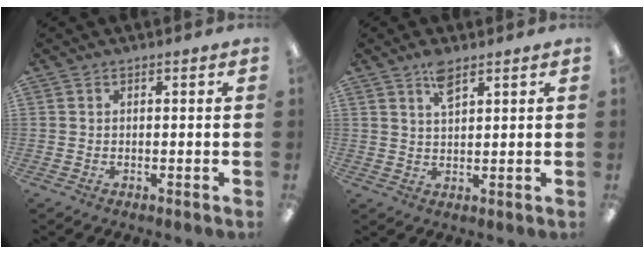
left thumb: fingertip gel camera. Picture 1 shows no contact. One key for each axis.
{"total": 4.6, "fx": 3.2, "fy": 1.5, "fz": 2.9, "tx": -0.050, "ty": -0.008, "tz": 0.054}